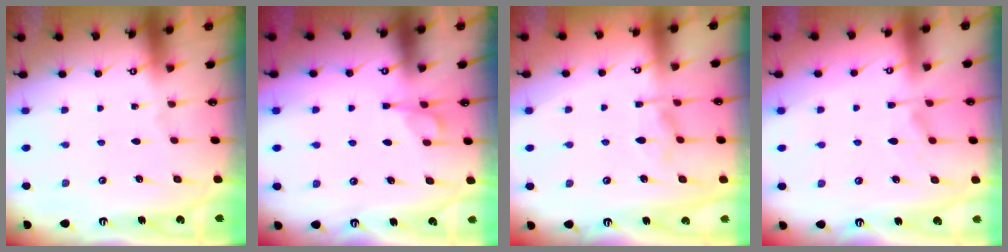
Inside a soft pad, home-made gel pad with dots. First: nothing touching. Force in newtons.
{"total": 5.1, "press": 5.0, "slide": 0.7}
{"total": 2.9, "press": 2.6, "slide": 1.3}
{"total": 1.6, "press": 1.0, "slide": 1.2}